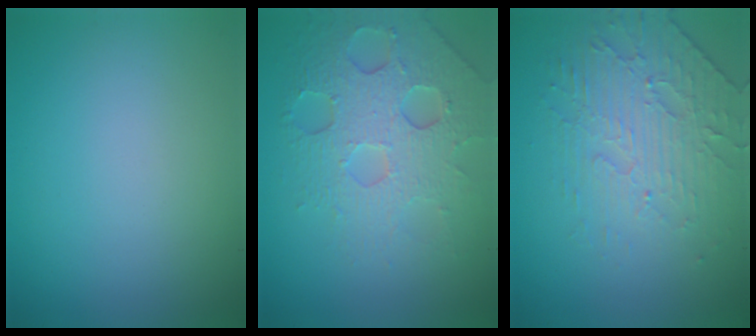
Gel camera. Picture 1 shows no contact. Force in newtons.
{"total": 6.2, "press": 4.7, "slide": 4.1}
{"total": 4.5, "press": 3.3, "slide": 3.0}